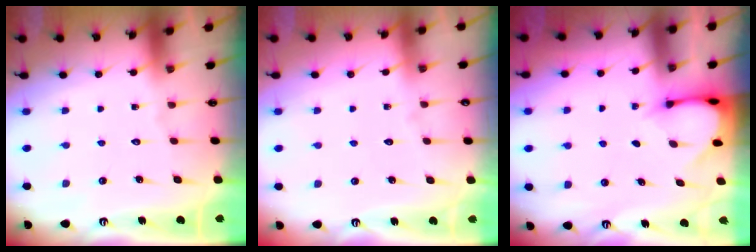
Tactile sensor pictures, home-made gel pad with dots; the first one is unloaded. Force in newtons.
{"total": 2.6, "press": 2.6, "slide": 0.2}
{"total": 3.3, "press": 3.3, "slide": 0.3}